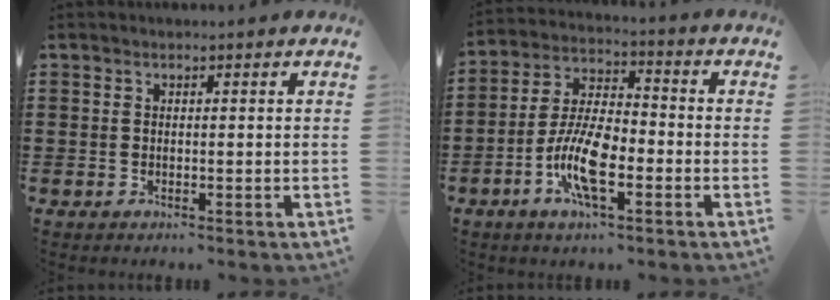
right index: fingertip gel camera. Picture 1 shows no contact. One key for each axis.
{"total": 9.7, "fx": -3.8, "fy": 3.4, "fz": 8.3, "tx": -0.189, "ty": -0.009, "tz": -0.075}